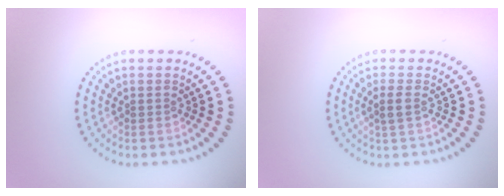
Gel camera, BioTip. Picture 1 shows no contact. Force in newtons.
{"total": 1.2, "press": 1.1, "slide": 0.6}